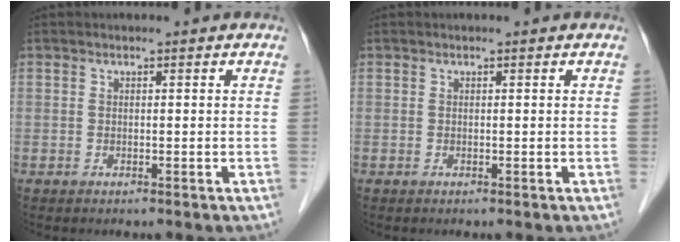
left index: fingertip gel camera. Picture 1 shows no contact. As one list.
[{"total": 0.0}]